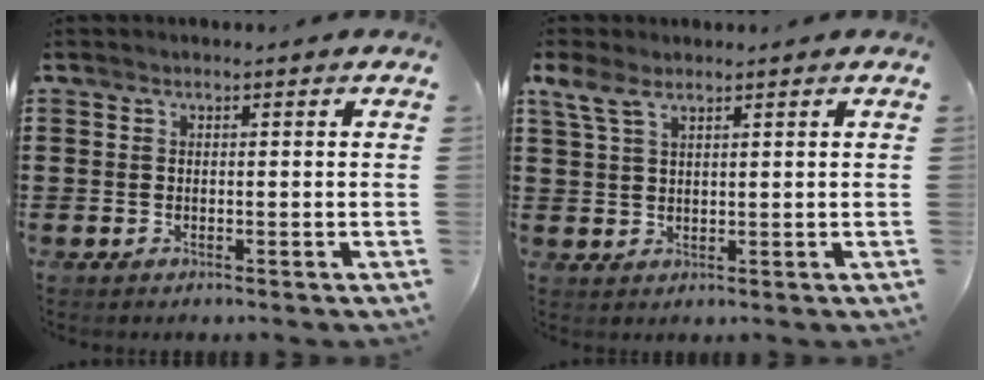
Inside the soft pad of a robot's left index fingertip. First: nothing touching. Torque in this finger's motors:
{"motor_torque": [1.47, -0.67, 0.29, 0.08]}